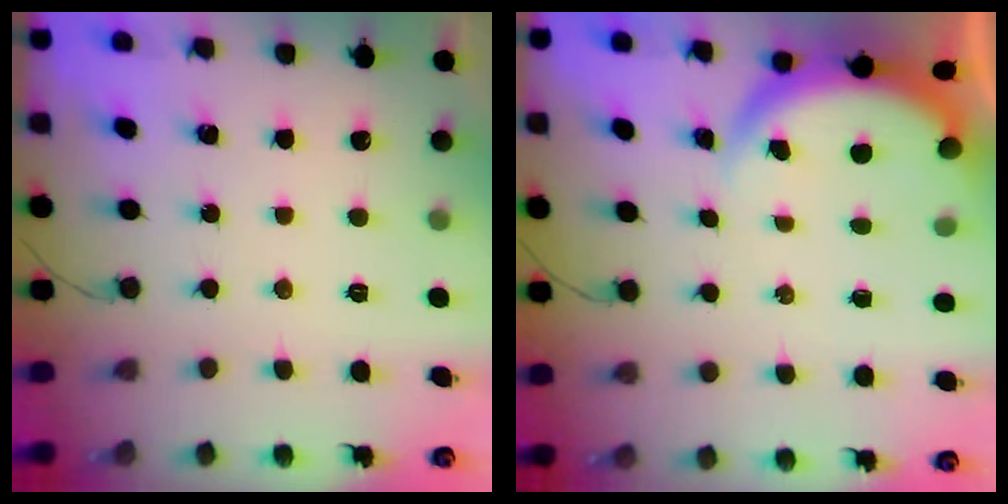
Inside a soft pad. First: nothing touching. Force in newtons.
{"total": 3.8, "press": 3.8, "slide": 0.2}